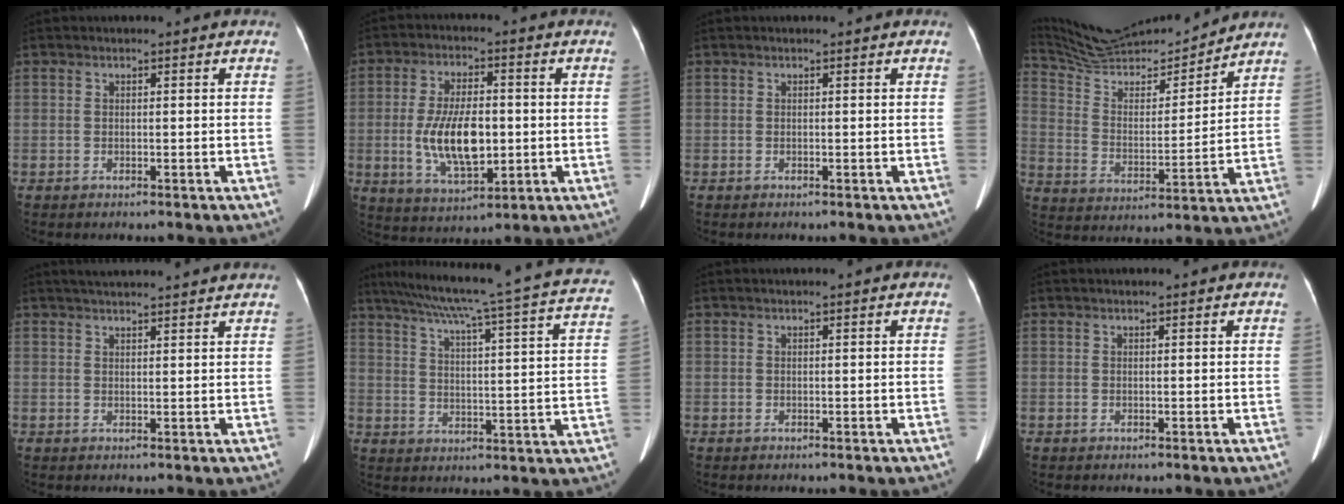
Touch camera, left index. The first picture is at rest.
{"total": 10.8, "force": [-1.3, 4.5, 9.7], "torque": [-0.199, -0.010, -0.016]}
{"total": 0.0}
{"total": 17.0, "force": [16.2, 1.8, 4.8], "torque": [-0.098, -0.006, 0.277]}
{"total": 10.0, "force": [9.2, 0.1, 3.9], "torque": [-0.059, 0.030, 0.115]}
{"total": 25.7, "force": [20.7, 0.9, 15.2], "torque": [-0.238, -0.018, 0.258]}
{"total": 0.0}
{"total": 0.8, "force": [0.7, 0.1, 0.4], "torque": [-0.007, 0.012, 0.011]}